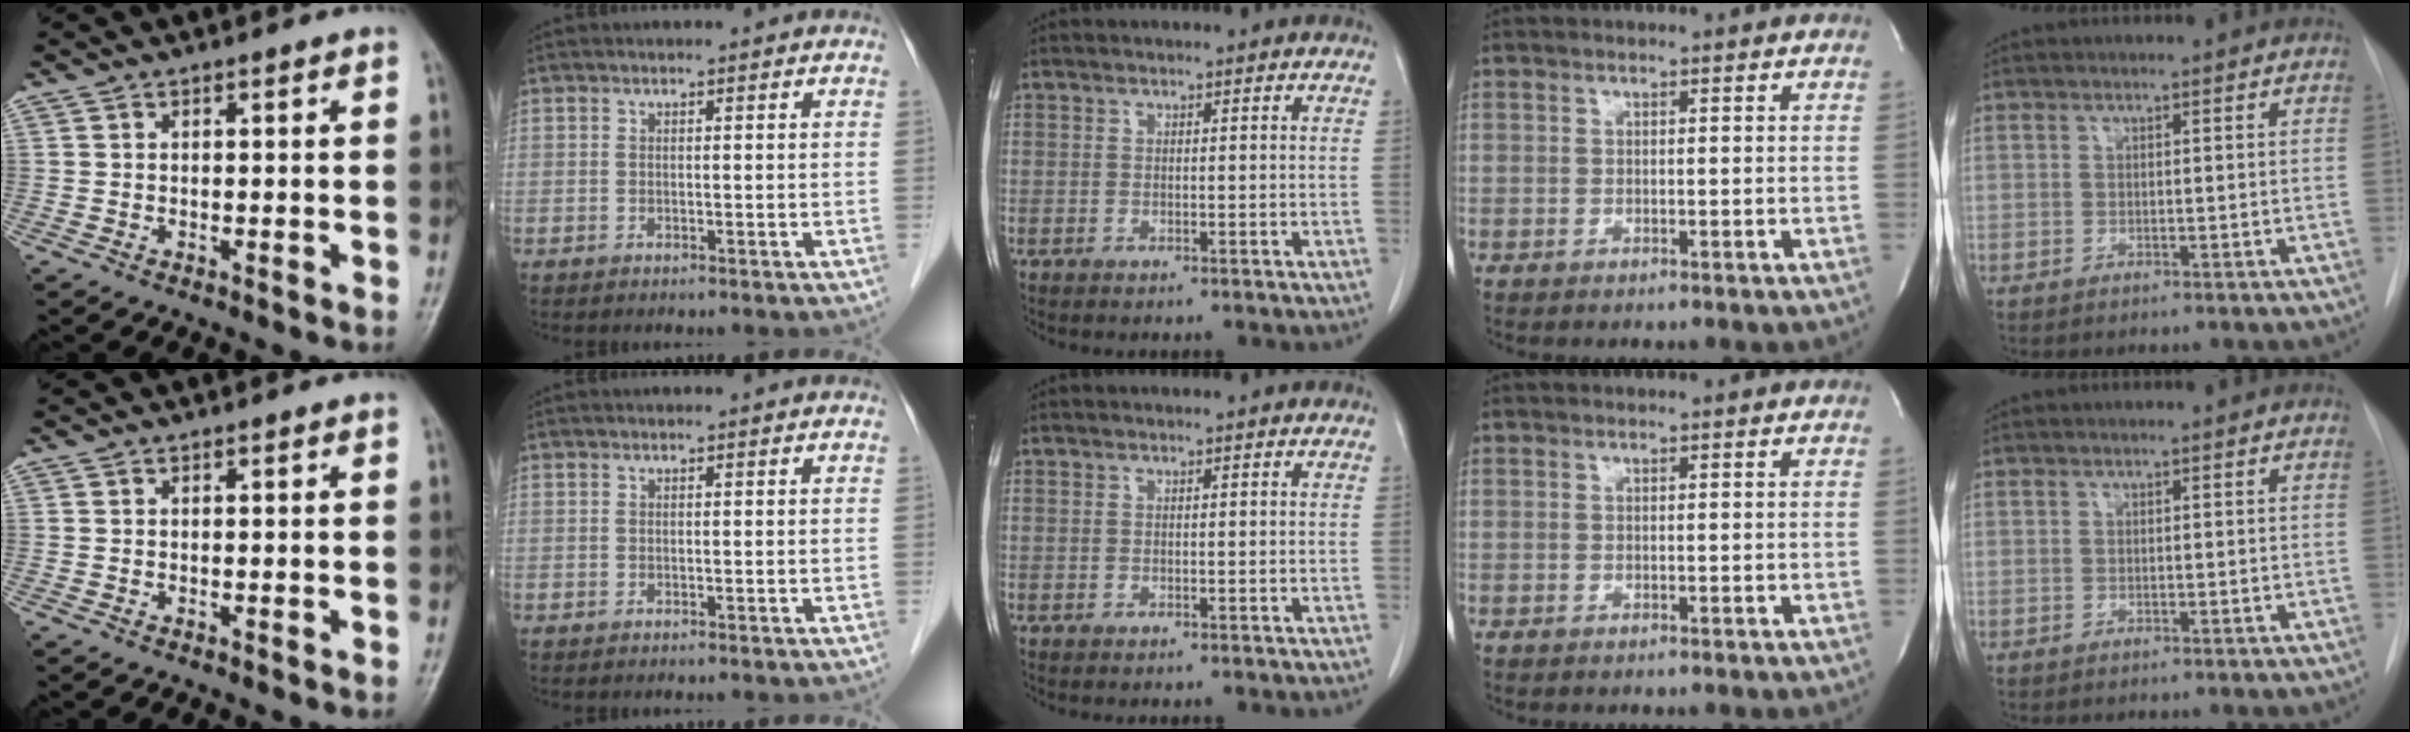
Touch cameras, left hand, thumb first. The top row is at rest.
{}